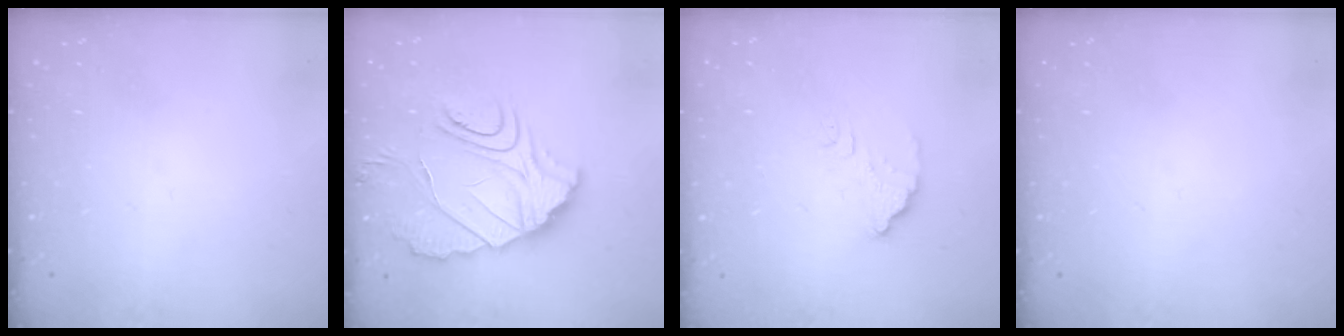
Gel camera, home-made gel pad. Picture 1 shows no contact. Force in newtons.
{"total": 11.9, "press": 11.9, "slide": 0.9}
{"total": 3.7, "press": 3.7, "slide": 0.4}
{"total": 0.0}